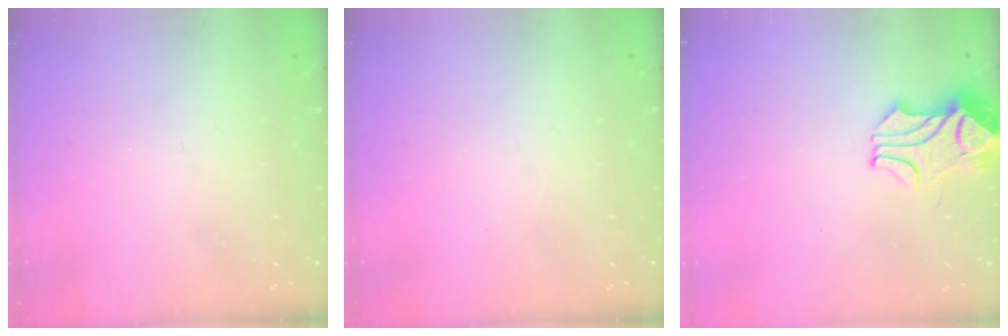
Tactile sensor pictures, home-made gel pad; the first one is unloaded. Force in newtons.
{"total": 0.0}
{"total": 2.5, "press": 2.3, "slide": 1.0}